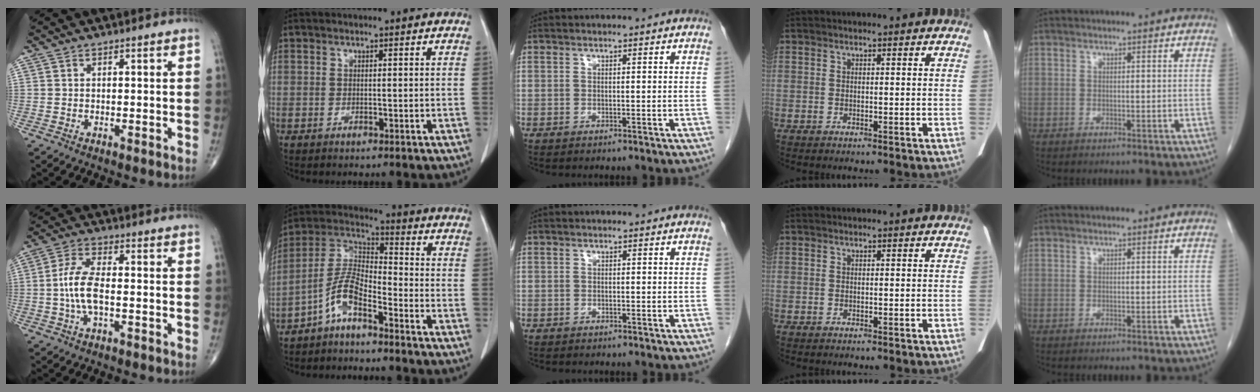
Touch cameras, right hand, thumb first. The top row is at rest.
{"thumb": {"total": 7.3, "force": [-1.1, 3.0, 6.6], "torque": [-0.145, 0.019, -0.025]}, "index": {"total": 7.2, "force": [-4.6, 2.1, 5.2], "torque": [-0.119, 0.015, -0.097]}, "middle": {"total": 0.7, "force": [-0.5, 0.6, 0.0], "torque": [-0.002, 0.006, -0.011]}}